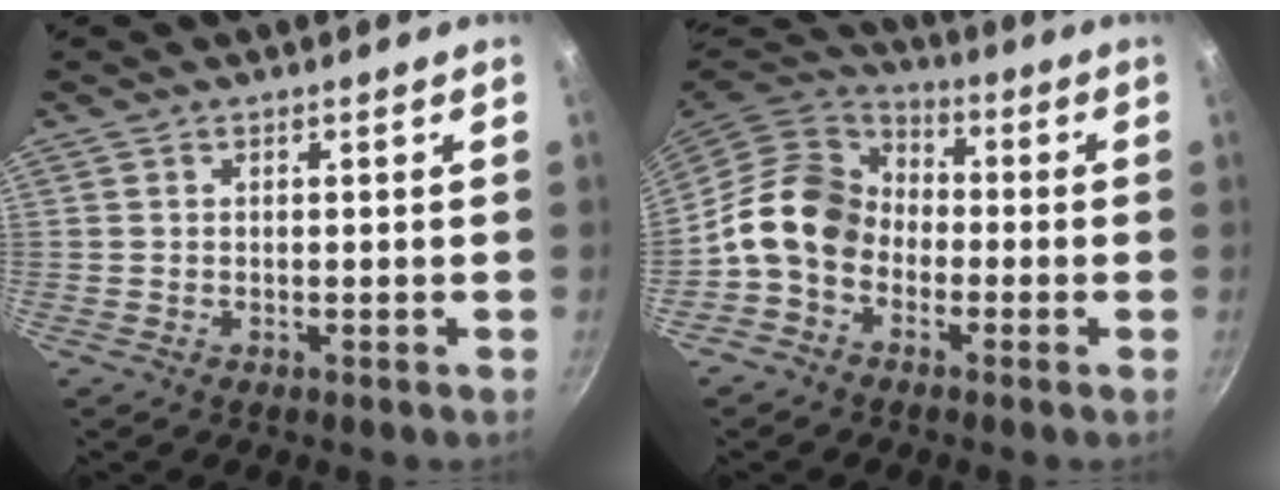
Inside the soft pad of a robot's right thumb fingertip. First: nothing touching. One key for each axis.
{"total": 12.1, "fx": -2.7, "fy": 9.7, "fz": 6.9, "tx": -0.084, "ty": 0.040, "tz": -0.072}